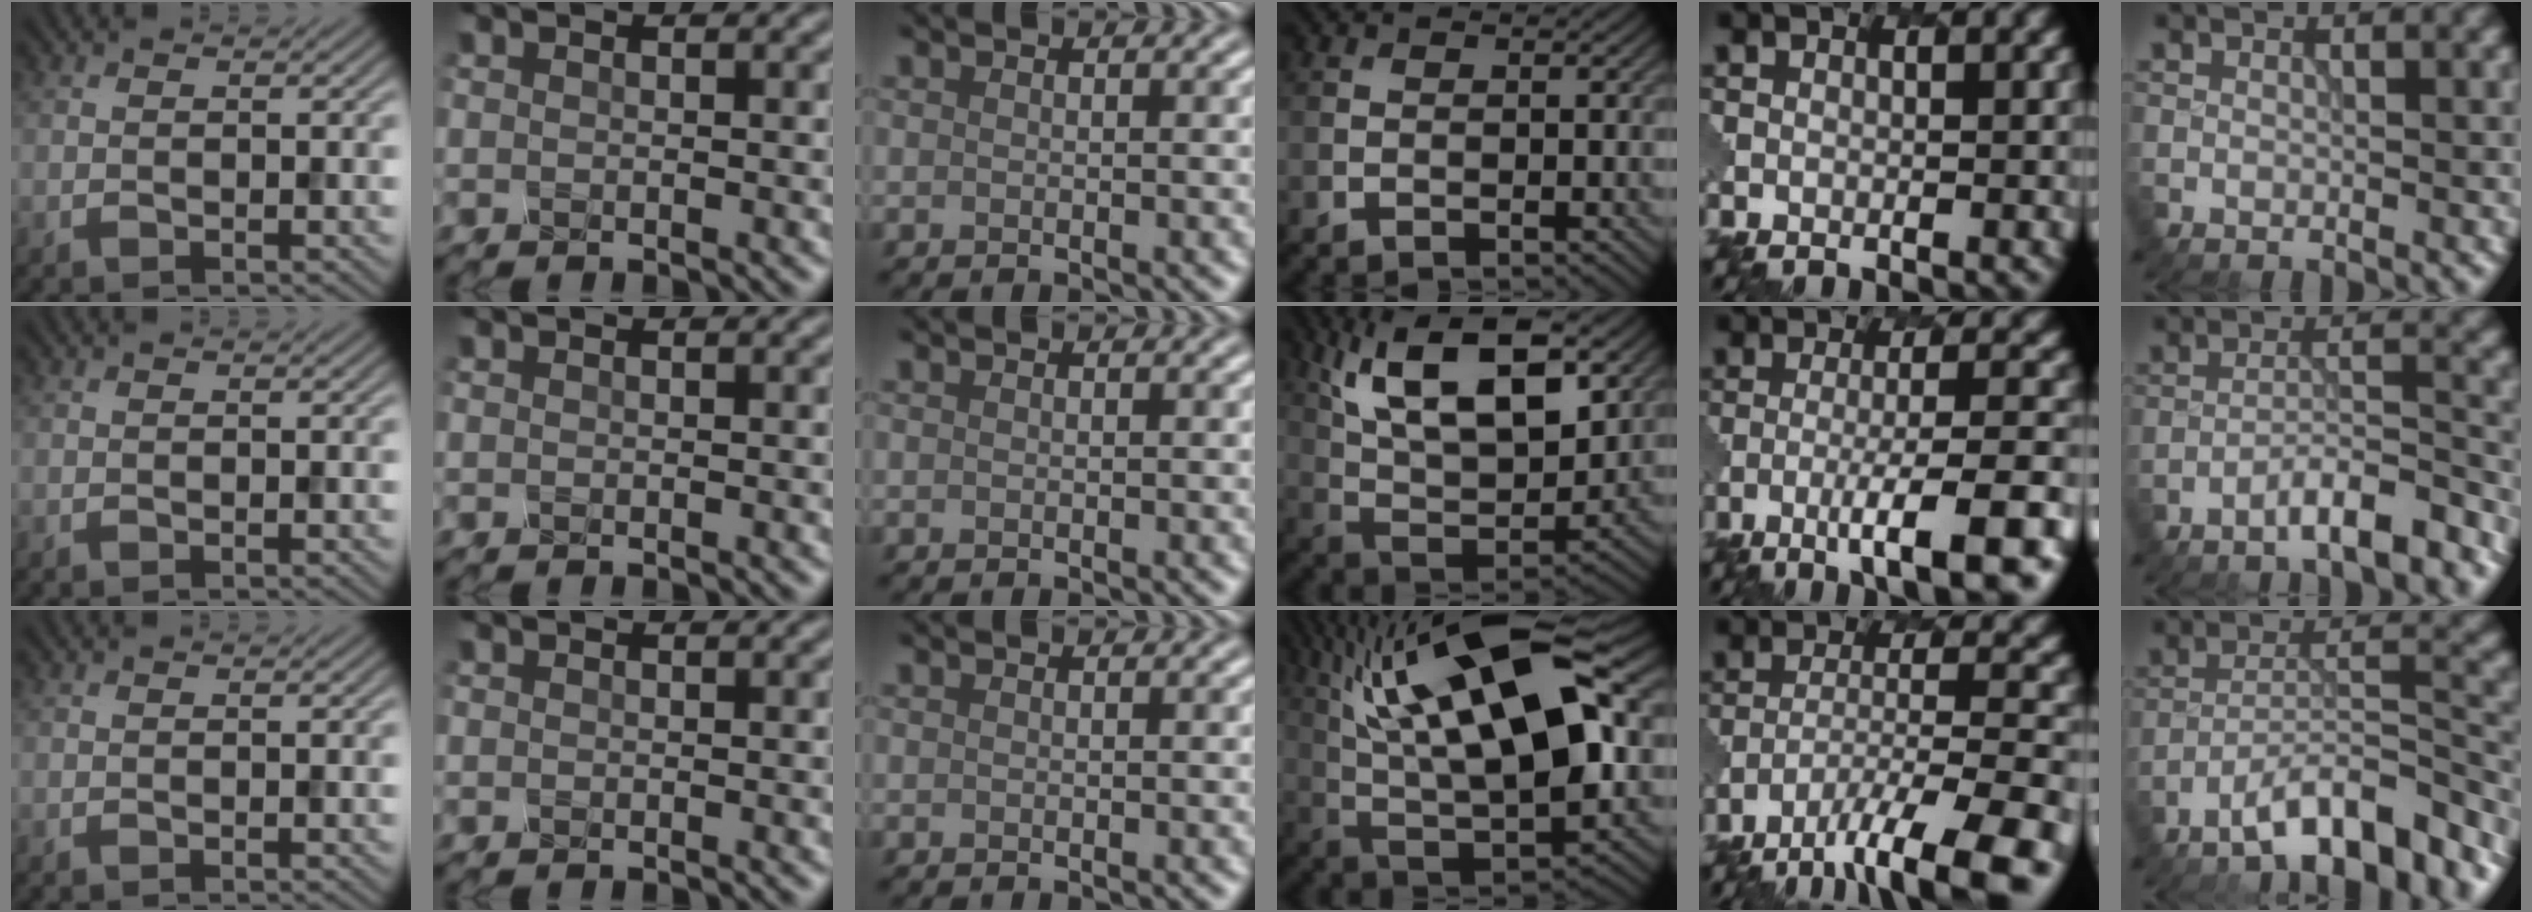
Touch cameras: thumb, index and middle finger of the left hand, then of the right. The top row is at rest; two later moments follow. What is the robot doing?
{"motion": "twist", "object": "rubiks cube"}